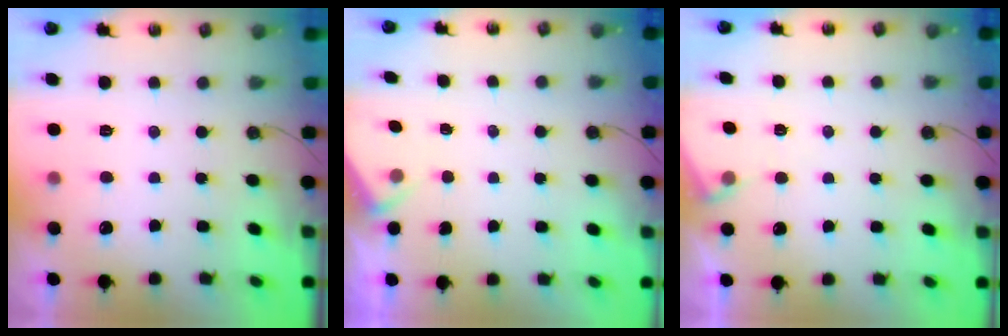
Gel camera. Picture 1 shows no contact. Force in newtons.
{"total": 2.0, "press": 1.9, "slide": 0.4}
{"total": 4.4, "press": 4.3, "slide": 0.6}